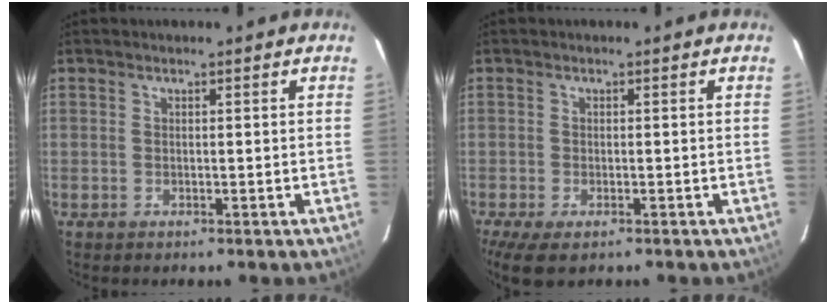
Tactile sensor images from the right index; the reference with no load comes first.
{"total": 6.1, "force": [-4.0, 2.5, 4.0], "torque": [-0.091, -0.029, -0.068]}